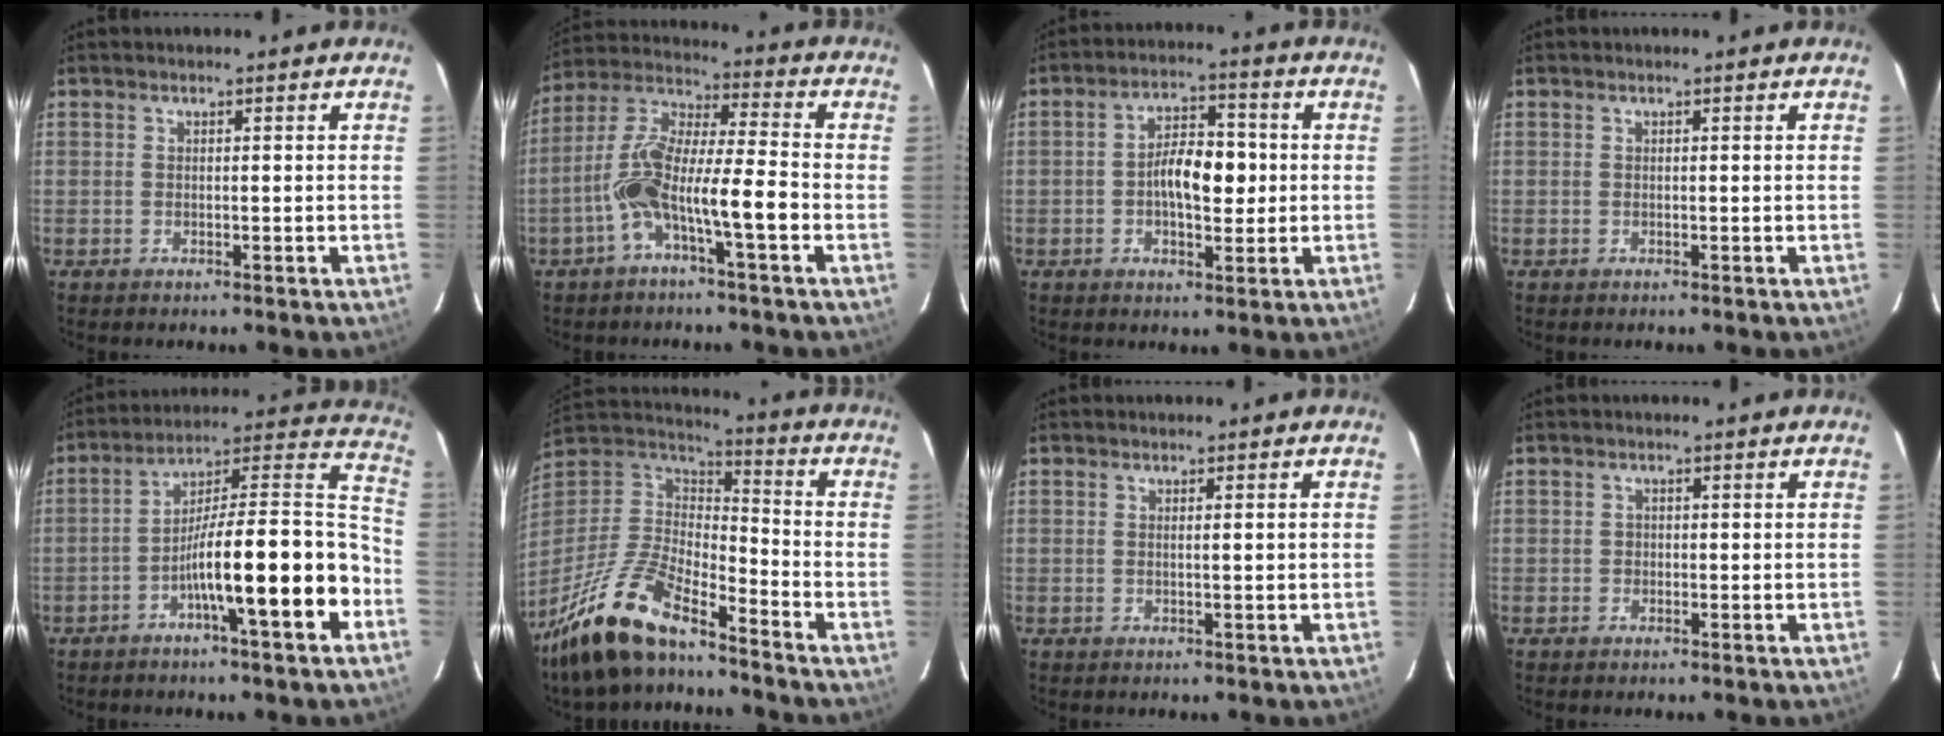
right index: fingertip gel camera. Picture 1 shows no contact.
{"total": 12.1, "force": [-4.4, 1.7, 11.1], "torque": [-0.223, 0.024, -0.082]}
{"total": 7.8, "force": [-0.3, 3.4, 7.0], "torque": [-0.122, 0.017, -0.006]}
{"total": 0.0}
{"total": 17.1, "force": [-6.4, 1.1, 15.8], "torque": [-0.239, 0.017, -0.103]}
{"total": 16.4, "force": [-12.3, 4.5, 9.8], "torque": [-0.207, -0.005, -0.231]}
{"total": 1.0, "force": [0.2, -0.1, 0.9], "torque": [-0.017, 0.002, 0.004]}
{"total": 0.7, "force": [-0.1, 0.7, 0.2], "torque": [-0.001, 0.003, -0.003]}